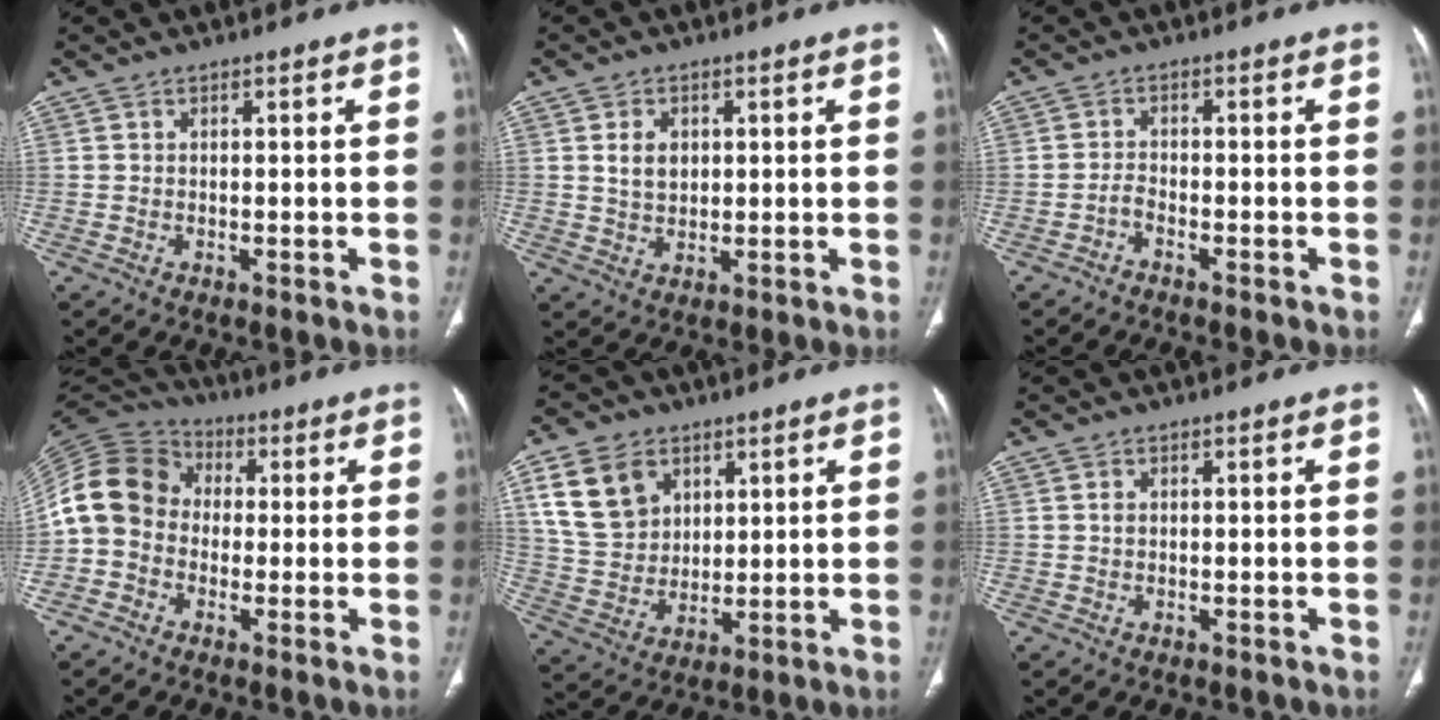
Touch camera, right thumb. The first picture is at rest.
{"total": 5.1, "force": [1.3, 3.7, 3.2], "torque": [-0.037, -0.009, 0.028]}
{"total": 1.7, "force": [-1.5, 0.3, 0.8], "torque": [-0.022, 0.012, -0.031]}
{"total": 12.1, "force": [-0.8, 10.3, 6.3], "torque": [-0.117, 0.037, -0.031]}
{"total": 12.8, "force": [5.7, 9.5, 6.5], "torque": [-0.102, -0.014, 0.120]}
{"total": 0.6, "force": [0.0, 0.4, 0.4], "torque": [-0.007, 0.001, -0.001]}